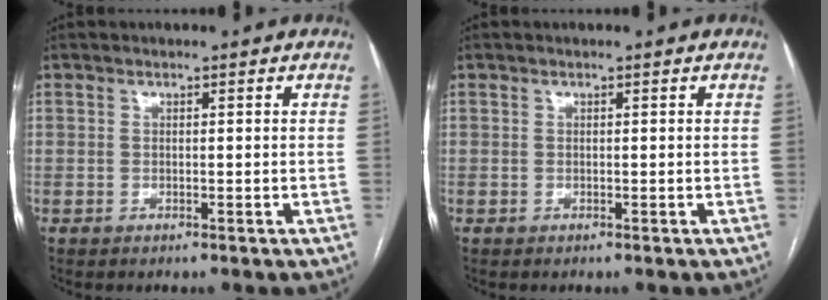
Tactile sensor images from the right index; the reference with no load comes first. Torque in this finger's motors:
{"motor_torque": [0.16, 0.19, -0.02, 0.00]}